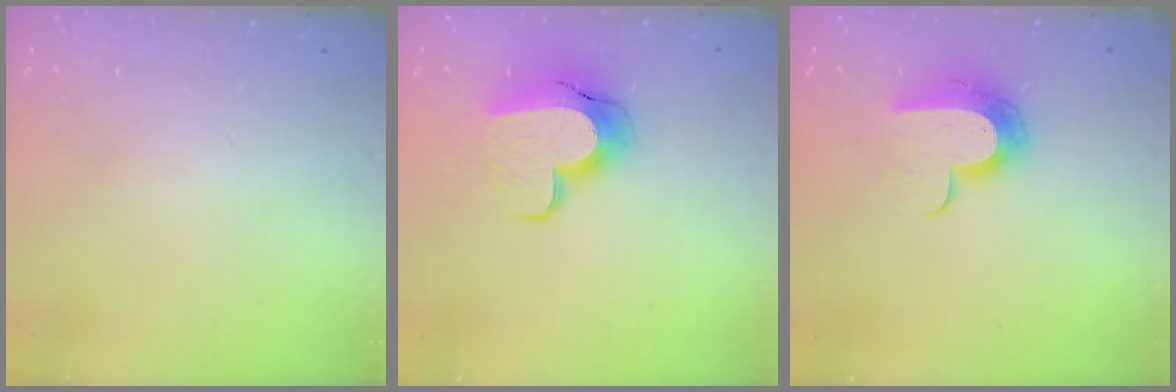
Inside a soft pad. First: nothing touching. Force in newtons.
{"total": 13.7, "press": 13.6, "slide": 1.0}
{"total": 12.1, "press": 12.1, "slide": 0.6}